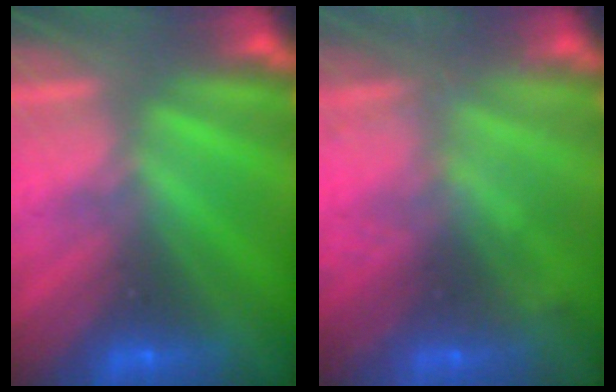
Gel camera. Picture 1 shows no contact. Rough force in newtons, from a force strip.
{"total": 2.1}